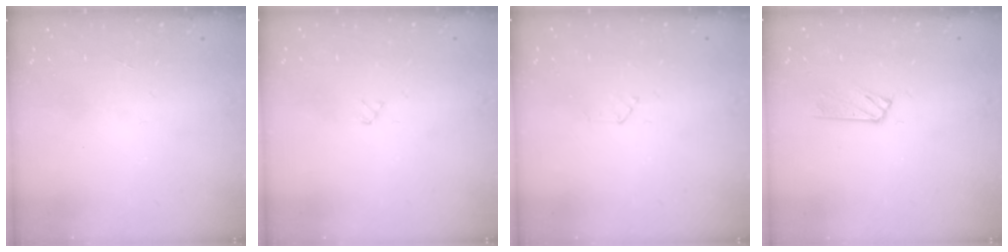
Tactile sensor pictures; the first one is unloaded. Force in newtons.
{"total": 2.7, "press": 2.7, "slide": 0.3}
{"total": 3.0, "press": 3.0, "slide": 0.4}
{"total": 3.5, "press": 3.5, "slide": 0.4}